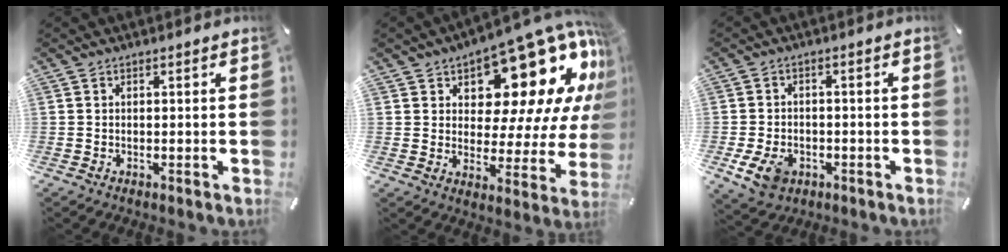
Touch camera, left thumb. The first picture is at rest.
{"total": 18.8, "force": [11.6, 9.8, 11.1], "torque": [-0.143, -0.101, 0.194]}
{"total": 6.9, "force": [-2.5, 5.2, 3.8], "torque": [-0.083, 0.006, -0.049]}